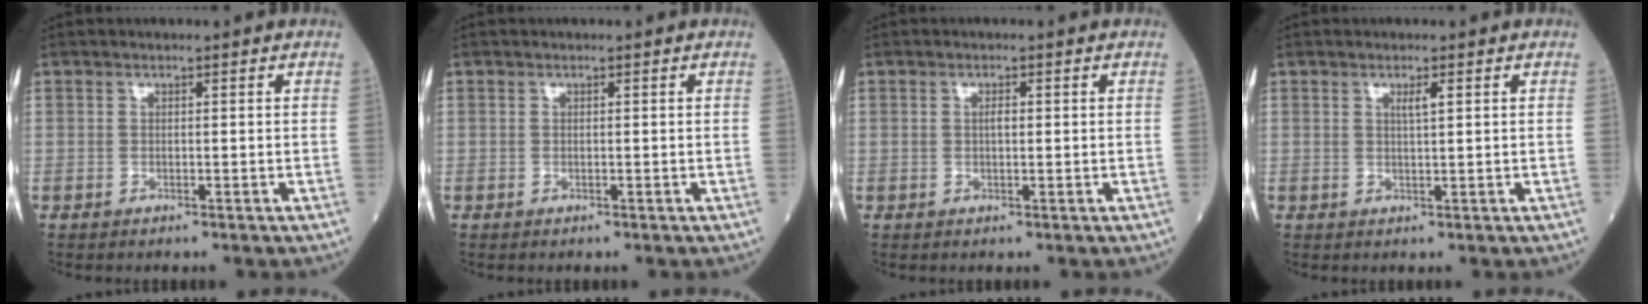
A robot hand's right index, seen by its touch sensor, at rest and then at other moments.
{"total": 0.0}
{"total": 1.1, "force": [0.1, 0.3, 1.0], "torque": [-0.018, 0.001, 0.000]}
{"total": 1.4, "force": [0.6, -0.1, 1.3], "torque": [-0.024, -0.003, 0.010]}